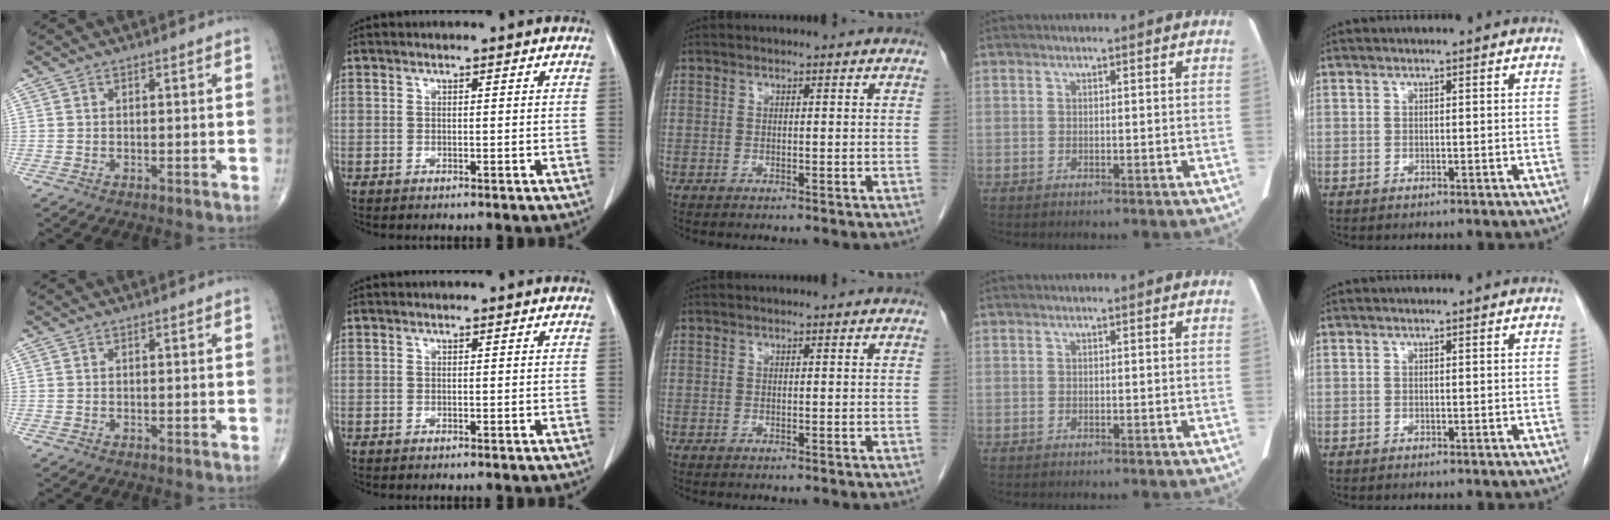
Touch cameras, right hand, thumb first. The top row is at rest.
{}